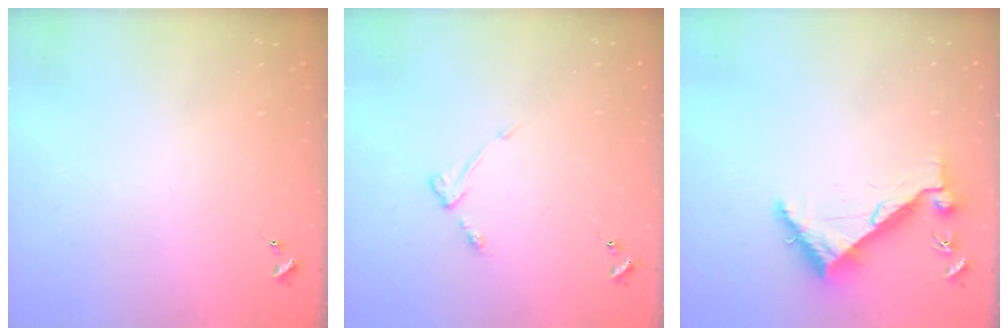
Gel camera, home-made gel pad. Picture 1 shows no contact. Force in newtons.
{"total": 4.7, "press": 4.7, "slide": 0.7}
{"total": 6.2, "press": 6.2, "slide": 0.7}